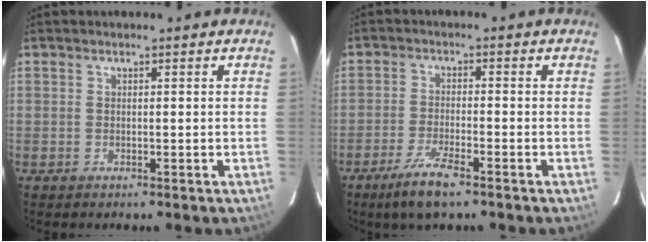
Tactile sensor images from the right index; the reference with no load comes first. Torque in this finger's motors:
{"motor_torque": [0.66, -0.68, 0.34, 0.09]}